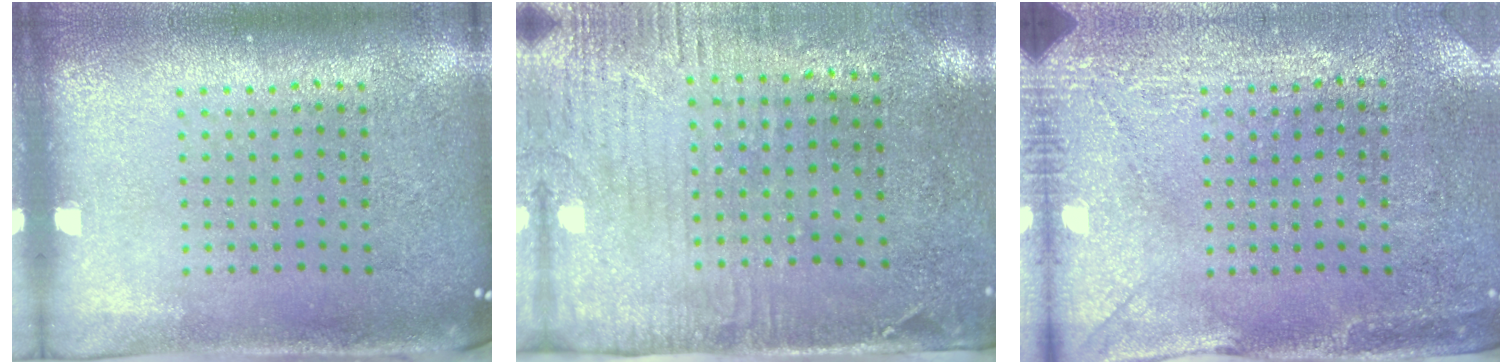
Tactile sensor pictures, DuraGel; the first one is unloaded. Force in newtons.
{"total": 2.9, "press": 2.4, "slide": 1.7}
{"total": 2.9, "press": 2.6, "slide": 1.3}